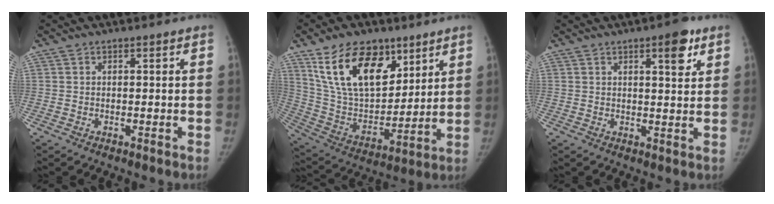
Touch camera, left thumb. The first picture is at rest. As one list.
[{"total": 20.8, "force": [11.6, 11.9, 12.5], "torque": [-0.179, -0.049, 0.221]}, {"total": 5.6, "force": [3.1, 1.9, 4.3], "torque": [-0.046, -0.014, 0.038]}]